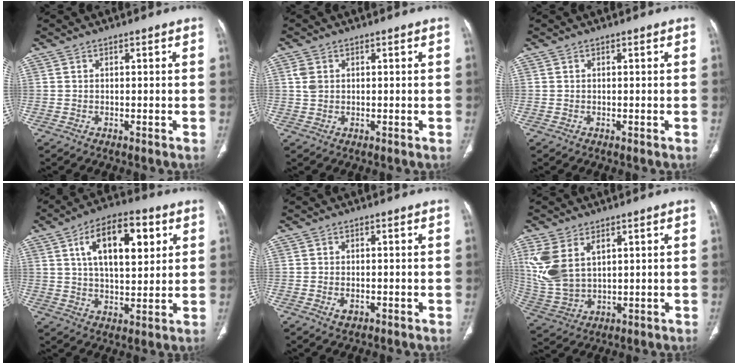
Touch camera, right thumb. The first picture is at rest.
{"total": 2.5, "force": [0.7, 1.9, 1.5], "torque": [-0.031, 0.002, 0.019]}
{"total": 0.0}
{"total": 15.4, "force": [5.4, 7.4, 12.4], "torque": [-0.175, -0.006, 0.087]}
{"total": 1.9, "force": [-0.7, 1.3, 1.3], "torque": [-0.019, 0.004, -0.008]}
{"total": 11.7, "force": [4.5, 7.1, 8.2], "torque": [-0.185, -0.009, 0.110]}